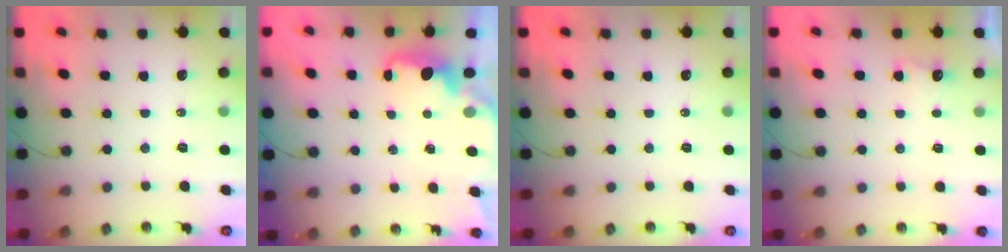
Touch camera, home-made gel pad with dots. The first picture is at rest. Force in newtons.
{"total": 2.2, "press": 2.1, "slide": 0.9}
{"total": 0.0}
{"total": 2.6, "press": 2.5, "slide": 0.8}